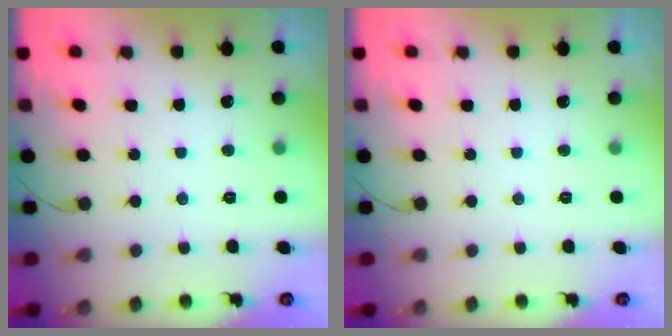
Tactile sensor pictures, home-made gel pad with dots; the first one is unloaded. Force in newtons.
{"total": 0.0}